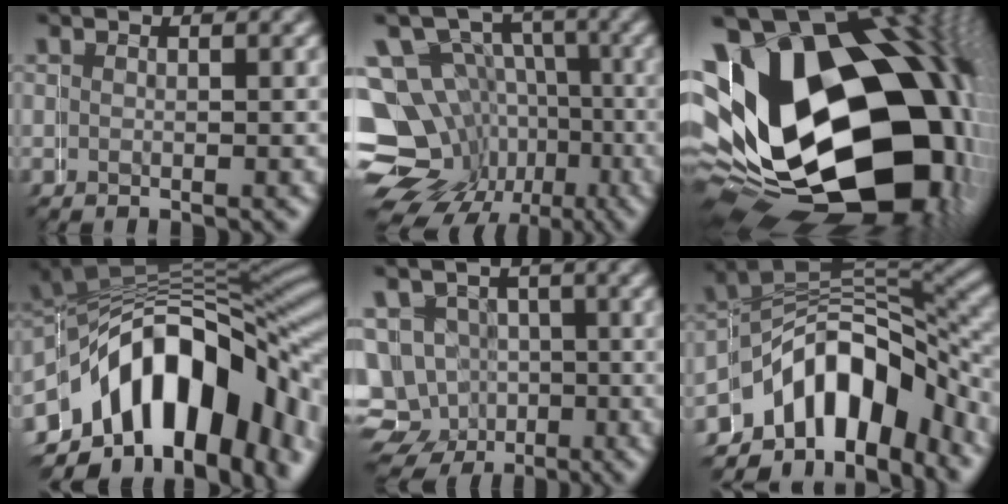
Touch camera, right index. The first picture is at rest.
{"total": 17.4, "force": [-4.9, 15.4, 6.5], "torque": [-0.156, -0.076, -0.075]}
{"total": 33.4, "force": [-3.8, 22.5, 24.3], "torque": [-0.427, -0.079, -0.032]}
{"total": 17.4, "force": [-5.1, 11.5, 12.0], "torque": [-0.184, 0.002, -0.080]}
{"total": 13.4, "force": [-5.1, 12.0, 3.2], "torque": [-0.087, -0.060, -0.083]}
{"total": 12.7, "force": [-5.4, 8.6, 7.6], "torque": [-0.131, -0.013, -0.082]}